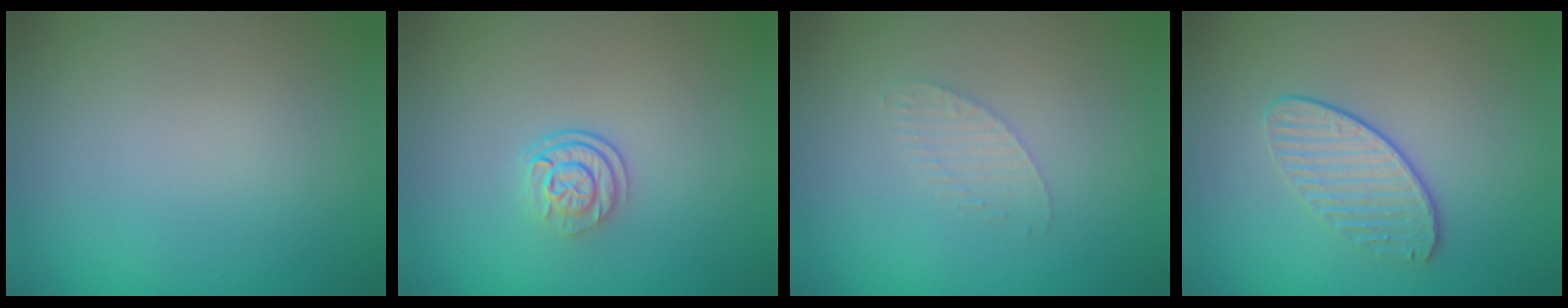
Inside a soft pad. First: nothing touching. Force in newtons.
{"total": 2.5, "press": 1.8, "slide": 1.7}
{"total": 1.4, "press": 1.4, "slide": 0.1}
{"total": 2.2, "press": 1.8, "slide": 1.2}